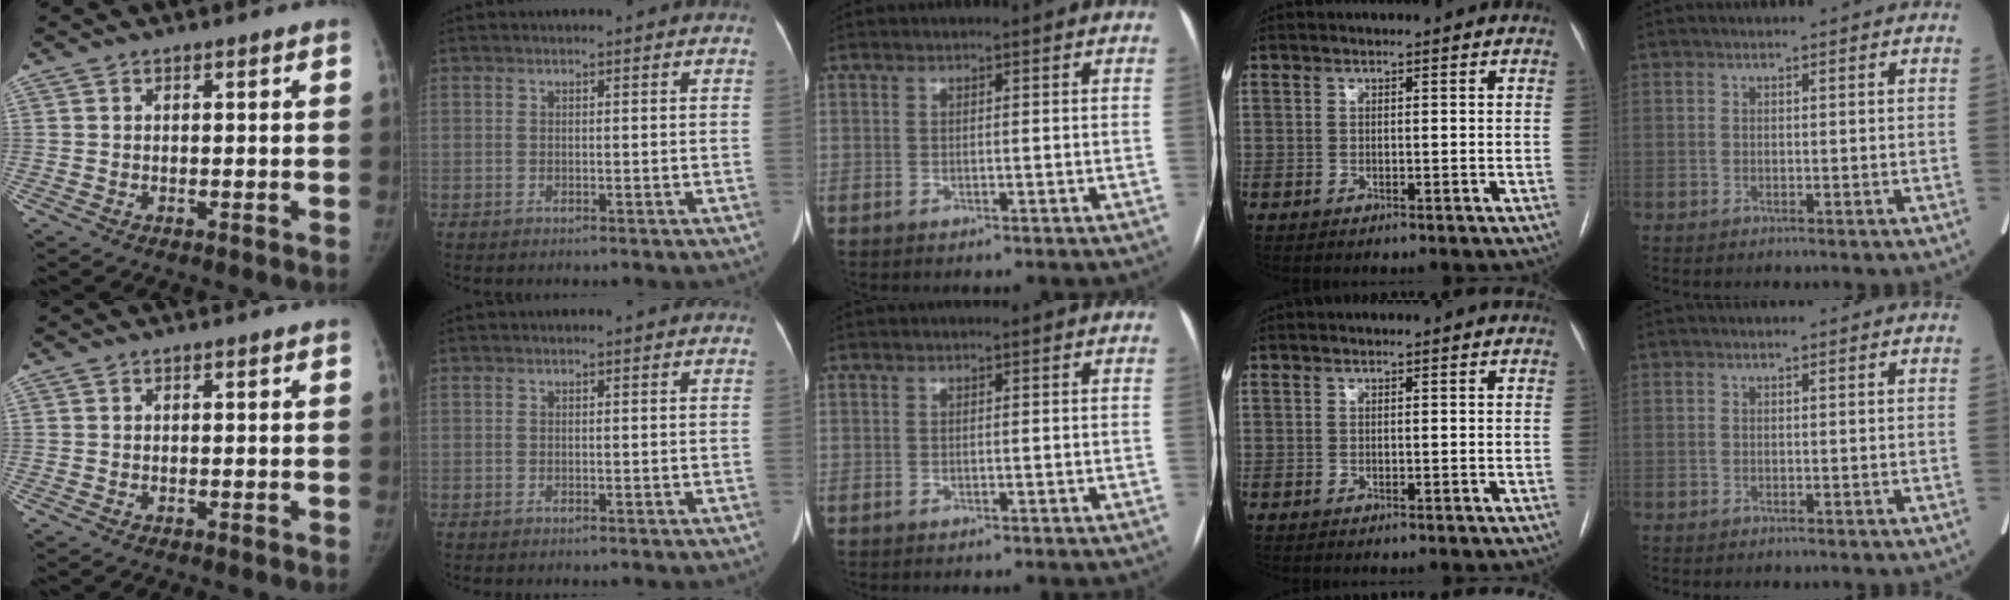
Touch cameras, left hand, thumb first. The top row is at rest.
{}